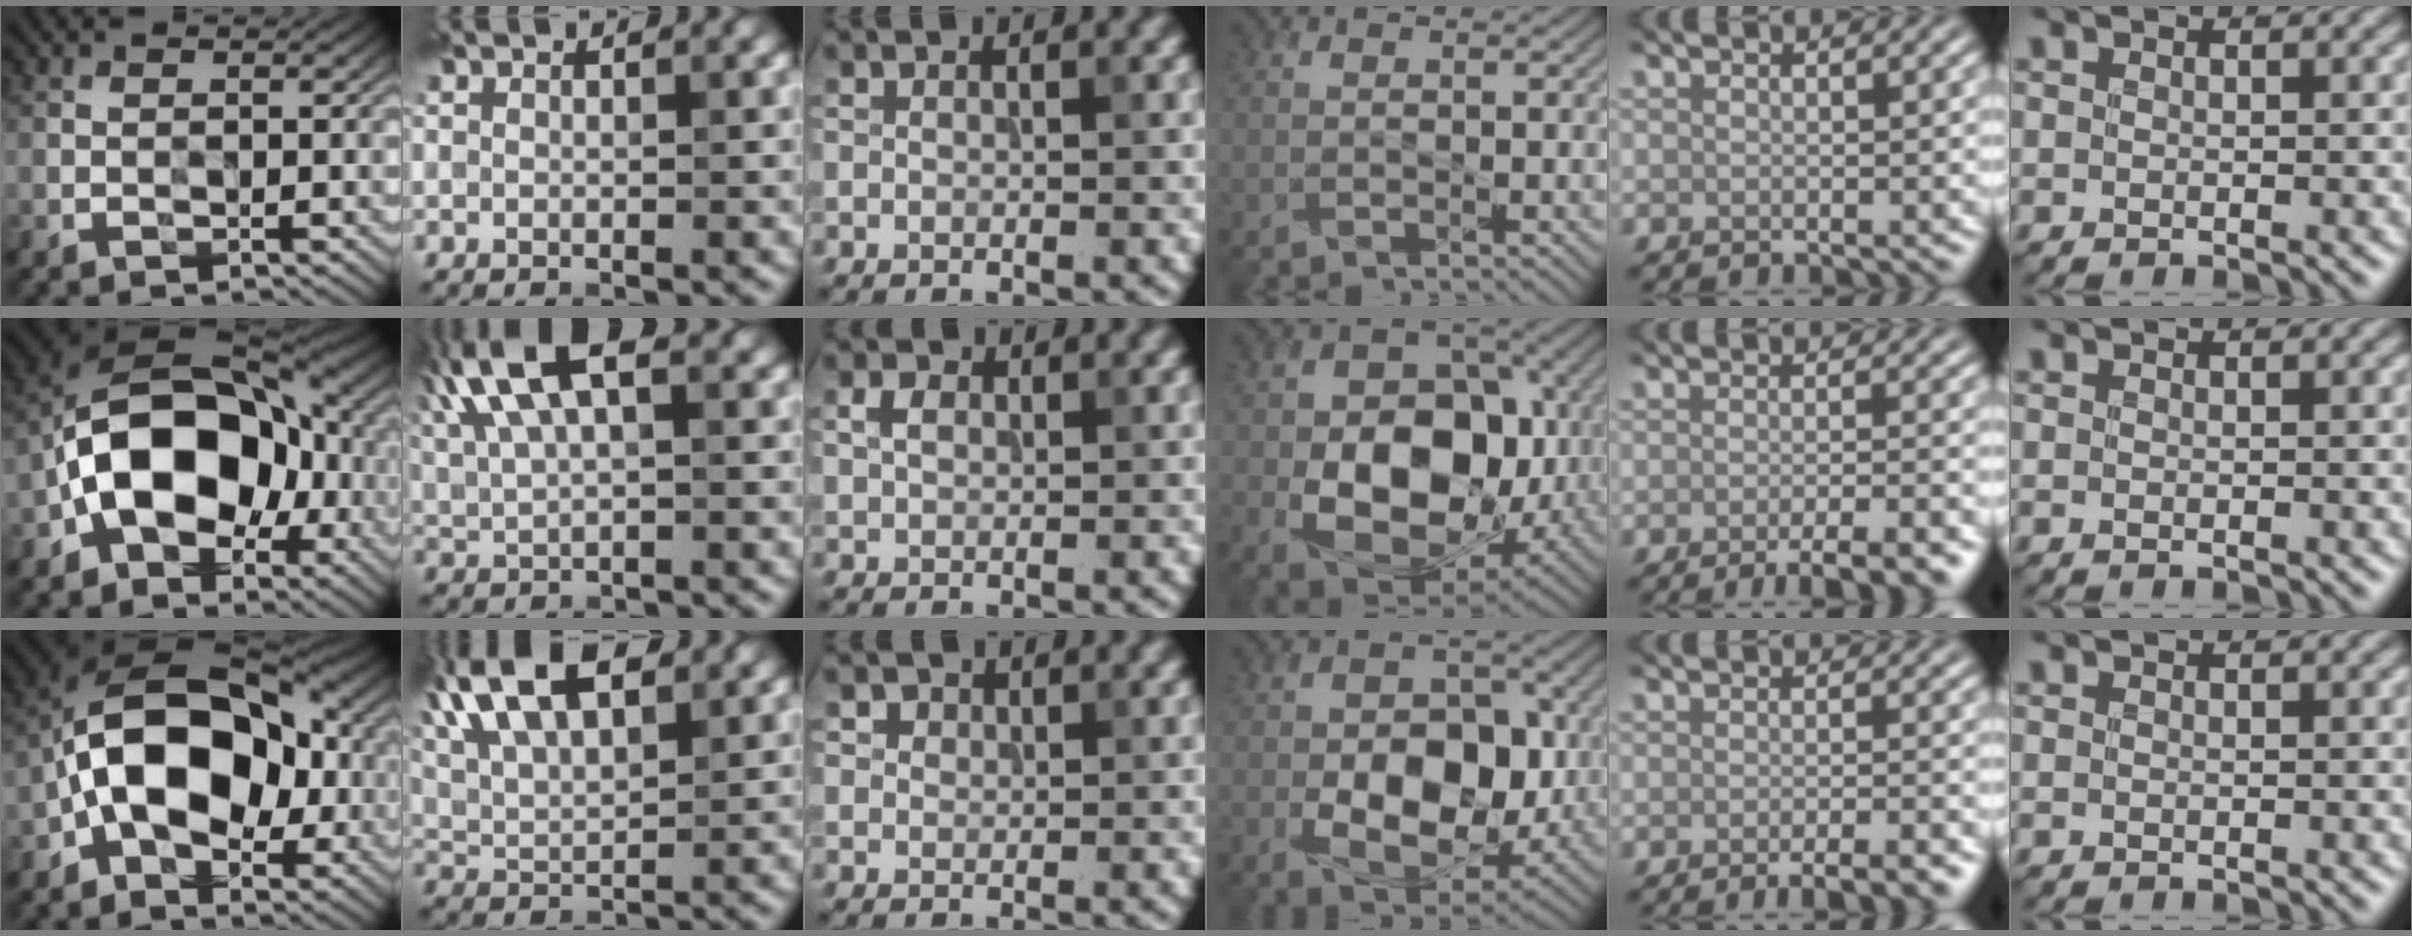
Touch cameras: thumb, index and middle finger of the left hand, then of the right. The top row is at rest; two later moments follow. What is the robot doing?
{"motion": "wipe", "object": "bowl"}